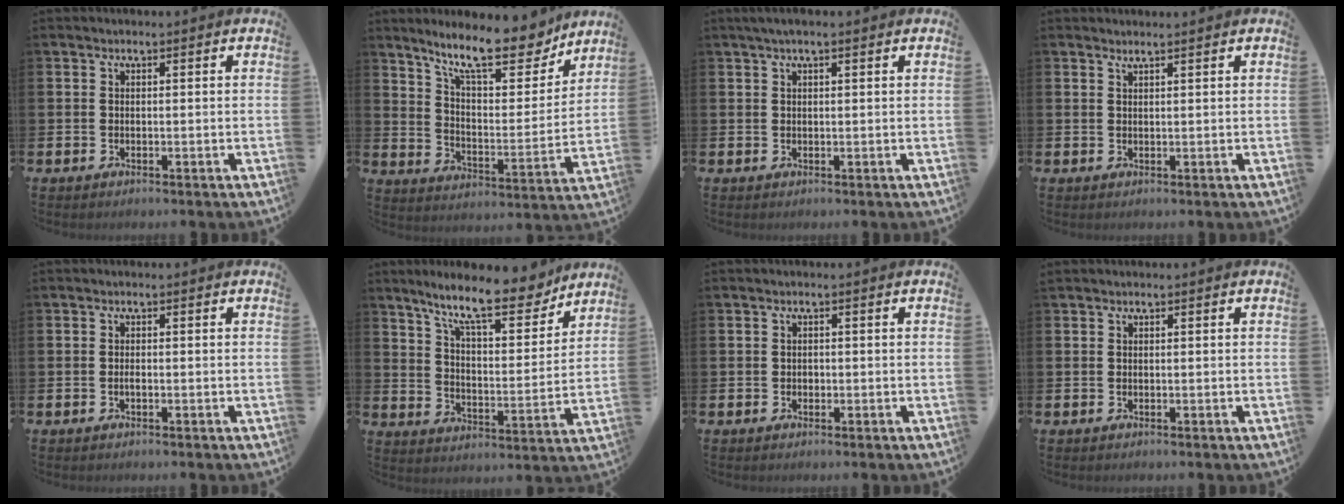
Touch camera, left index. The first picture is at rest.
{"total": 13.5, "force": [11.4, 3.2, 6.4], "torque": [-0.135, -0.065, 0.197]}
{"total": 1.7, "force": [1.1, 0.2, 1.2], "torque": [-0.024, 0.004, 0.018]}
{"total": 1.0, "force": [1.0, -0.1, 0.1], "torque": [0.002, -0.004, 0.018]}
{"total": 0.7, "force": [-0.2, 0.3, 0.6], "torque": [-0.005, -0.003, -0.005]}
{"total": 11.8, "force": [10.0, 2.6, 5.7], "torque": [-0.124, -0.050, 0.171]}
{"total": 0.8, "force": [-0.1, 0.7, 0.2], "torque": [0.001, 0.004, -0.004]}
{"total": 0.0}